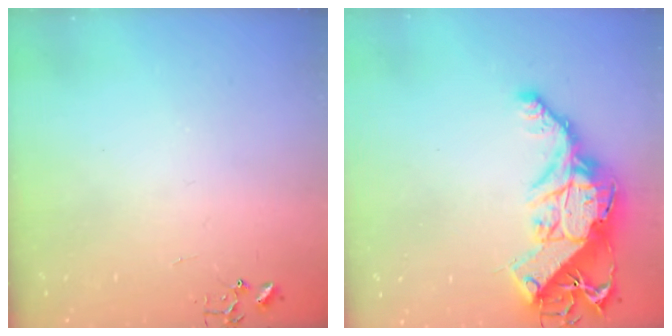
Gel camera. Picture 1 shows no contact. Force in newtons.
{"total": 18.1, "press": 18.0, "slide": 1.6}